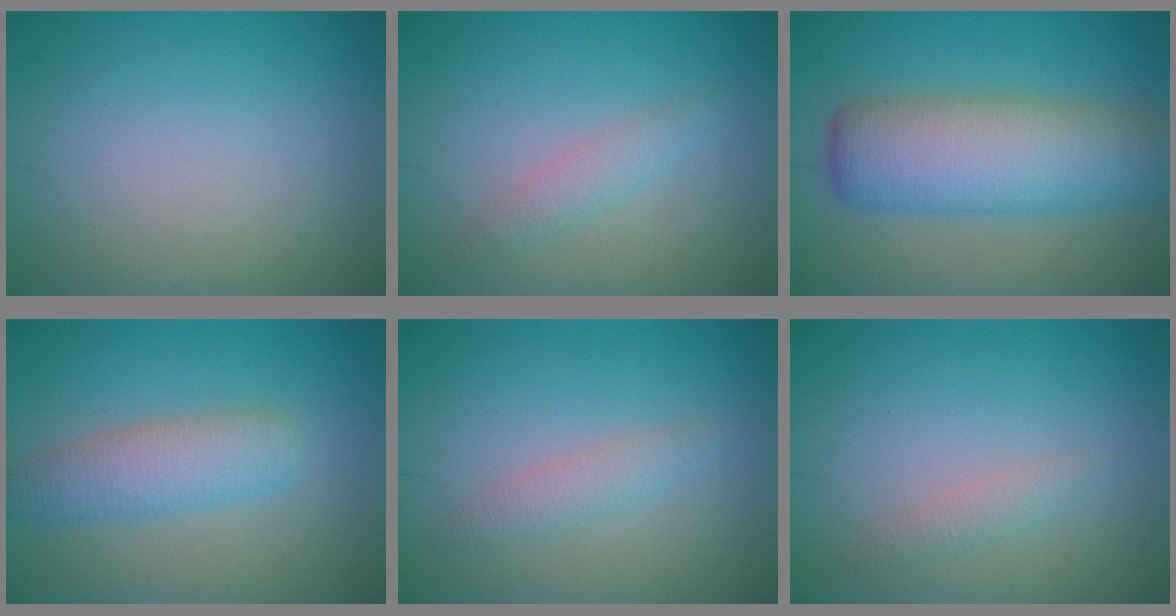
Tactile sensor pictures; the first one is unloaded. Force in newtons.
{"total": 1.6, "press": 1.6, "slide": 0.1}
{"total": 8.7, "press": 8.7, "slide": 0.3}
{"total": 4.1, "press": 4.1, "slide": 0.1}
{"total": 1.7, "press": 1.7, "slide": 0.1}
{"total": 1.2, "press": 1.2, "slide": 0.0}